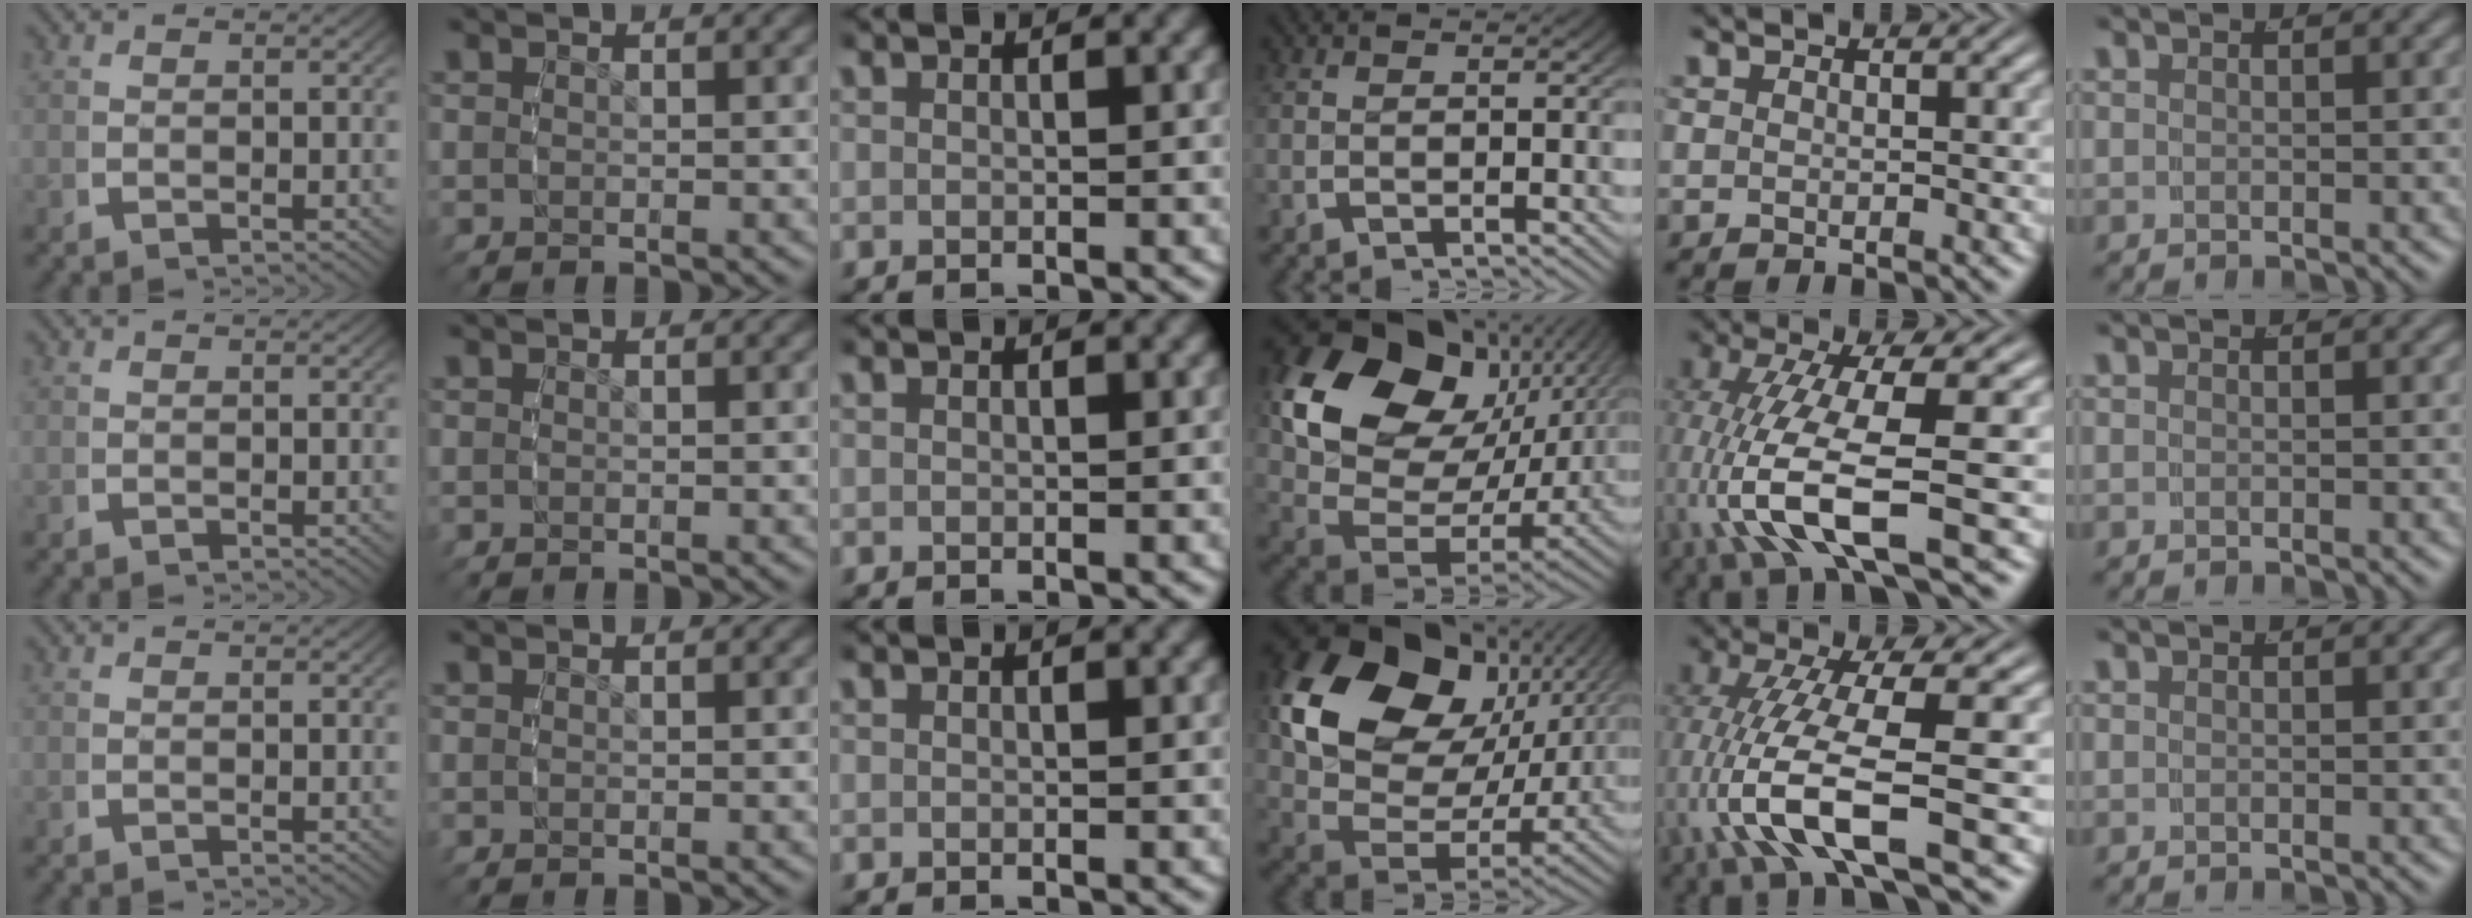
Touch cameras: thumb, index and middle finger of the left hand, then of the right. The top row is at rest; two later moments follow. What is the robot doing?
{"motion": "grasp_and_lifting", "object": "bowl"}